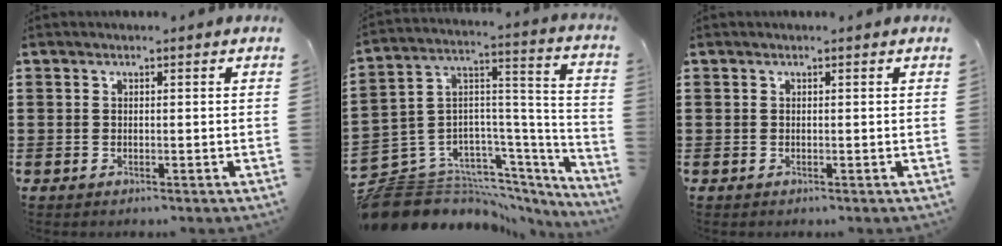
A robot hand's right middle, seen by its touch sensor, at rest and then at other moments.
{"total": 7.4, "force": [-6.3, 3.9, 0.5], "torque": [-0.030, -0.010, -0.121]}
{"total": 0.0}